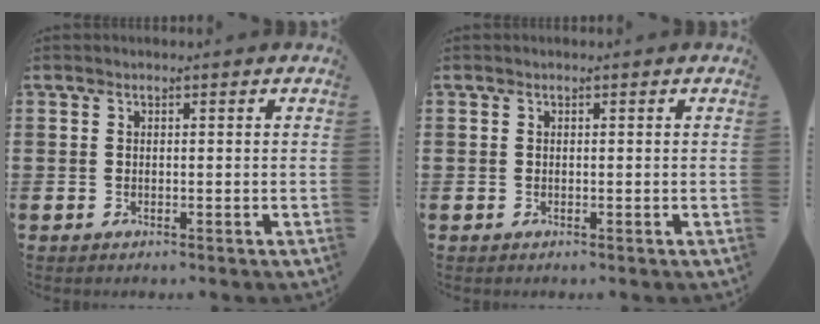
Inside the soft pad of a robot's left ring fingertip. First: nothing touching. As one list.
[{"total": 0.0}]